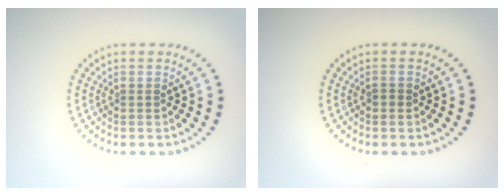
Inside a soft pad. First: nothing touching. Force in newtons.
{"total": 0.8, "press": 0.8, "slide": 0.2}